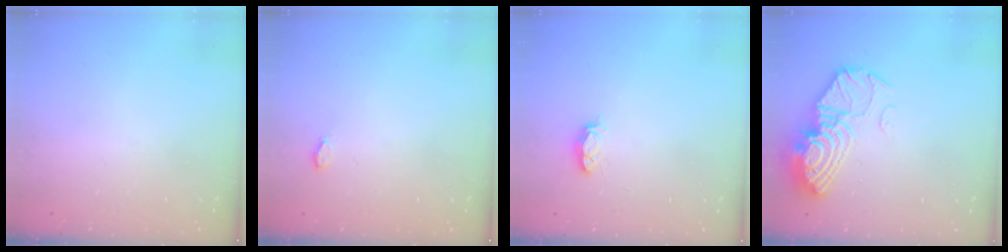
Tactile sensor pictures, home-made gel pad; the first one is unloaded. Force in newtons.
{"total": 3.5, "press": 3.5, "slide": 0.5}
{"total": 4.1, "press": 4.0, "slide": 0.9}
{"total": 15.4, "press": 15.3, "slide": 1.3}